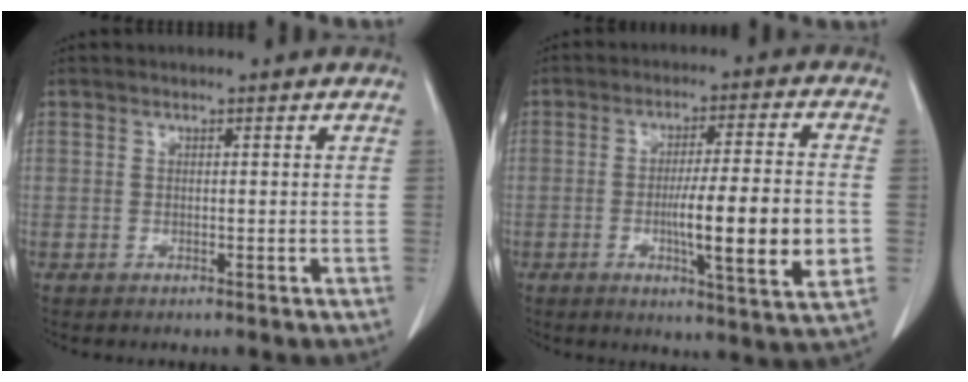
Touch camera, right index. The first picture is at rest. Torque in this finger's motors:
{"motor_torque": [1.71, -0.43, 0.83, 0.12]}